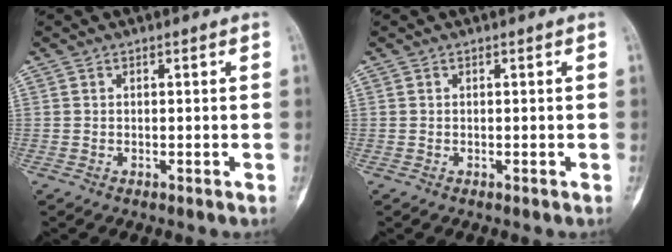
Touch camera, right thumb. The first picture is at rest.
{"total": 0.0}